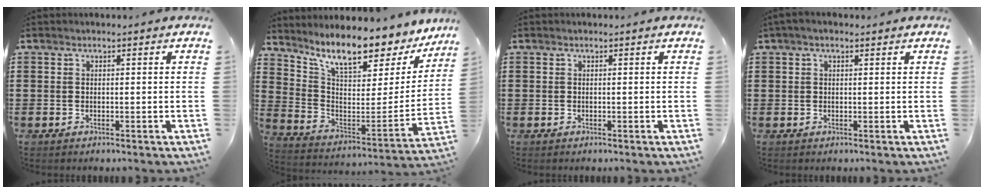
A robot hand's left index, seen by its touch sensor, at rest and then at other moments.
{"total": 10.7, "force": [8.8, 2.3, 5.7], "torque": [-0.124, -0.072, 0.144]}
{"total": 0.0}
{"total": 1.1, "force": [0.4, 0.4, 0.9], "torque": [-0.016, 0.004, 0.007]}